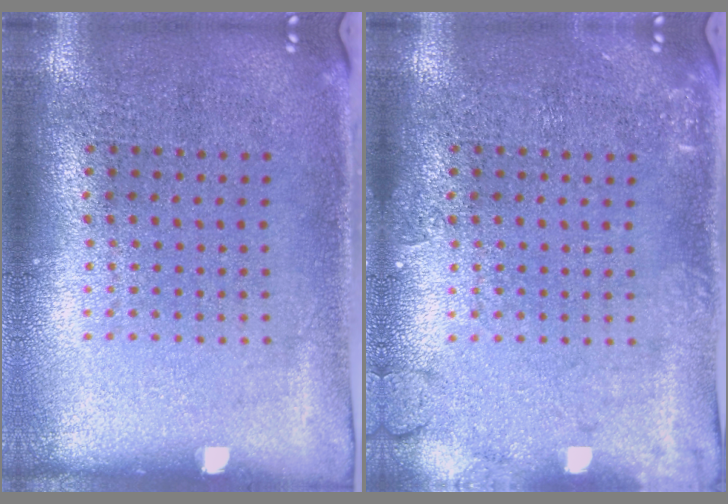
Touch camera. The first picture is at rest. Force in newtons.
{"total": 1.9, "press": 1.8, "slide": 0.2}